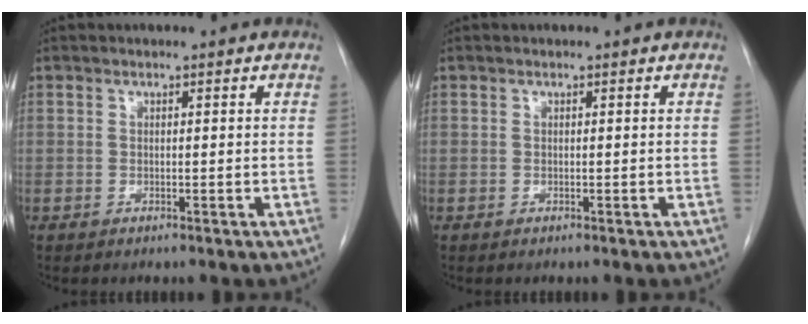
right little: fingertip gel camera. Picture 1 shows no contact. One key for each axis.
{"total": 0.0}